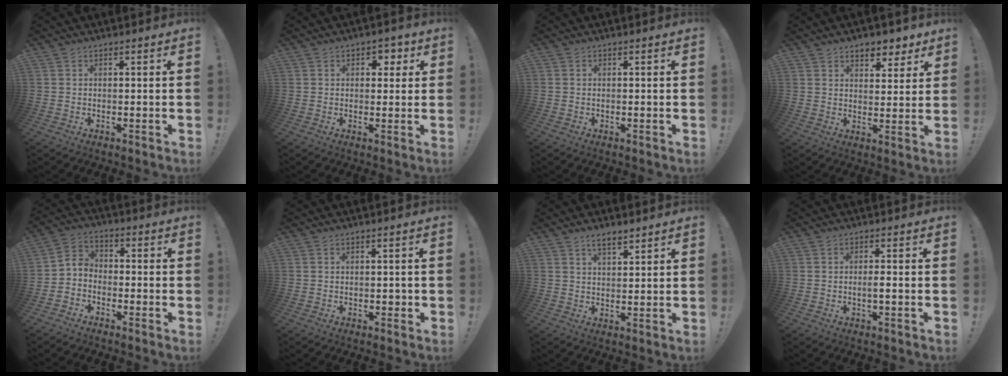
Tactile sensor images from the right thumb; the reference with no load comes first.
{"total": 3.7, "force": [1.1, 3.1, 1.6], "torque": [-0.005, 0.000, 0.014]}
{"total": 0.0}
{"total": 6.5, "force": [4.9, 3.8, 1.9], "torque": [-0.005, -0.040, 0.087]}
{"total": 5.2, "force": [-4.1, 2.9, 1.3], "torque": [-0.026, 0.015, -0.079]}
{"total": 1.2, "force": [-0.3, 1.0, 0.6], "torque": [-0.010, 0.004, -0.005]}
{"total": 4.7, "force": [3.7, 1.6, 2.4], "torque": [-0.036, -0.022, 0.064]}
{"total": 2.2, "force": [-0.5, 0.2, 2.1], "torque": [-0.043, 0.003, -0.011]}